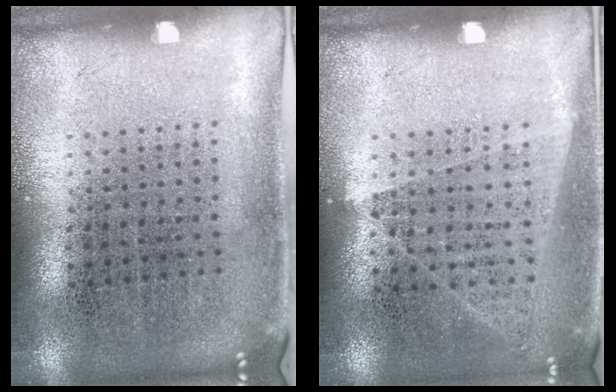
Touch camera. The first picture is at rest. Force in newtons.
{"total": 1.0, "press": 0.9, "slide": 0.5}